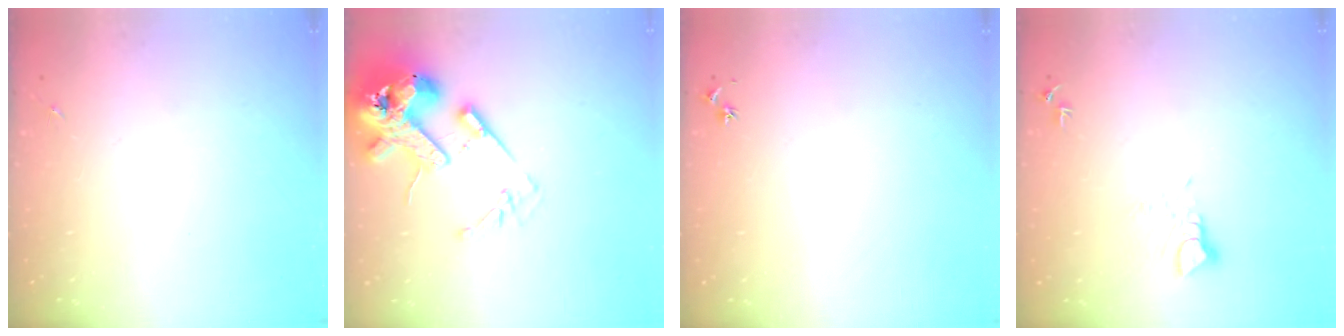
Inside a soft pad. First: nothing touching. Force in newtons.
{"total": 17.7, "press": 17.5, "slide": 2.4}
{"total": 3.0, "press": 2.9, "slide": 0.3}
{"total": 4.7, "press": 4.7, "slide": 0.3}